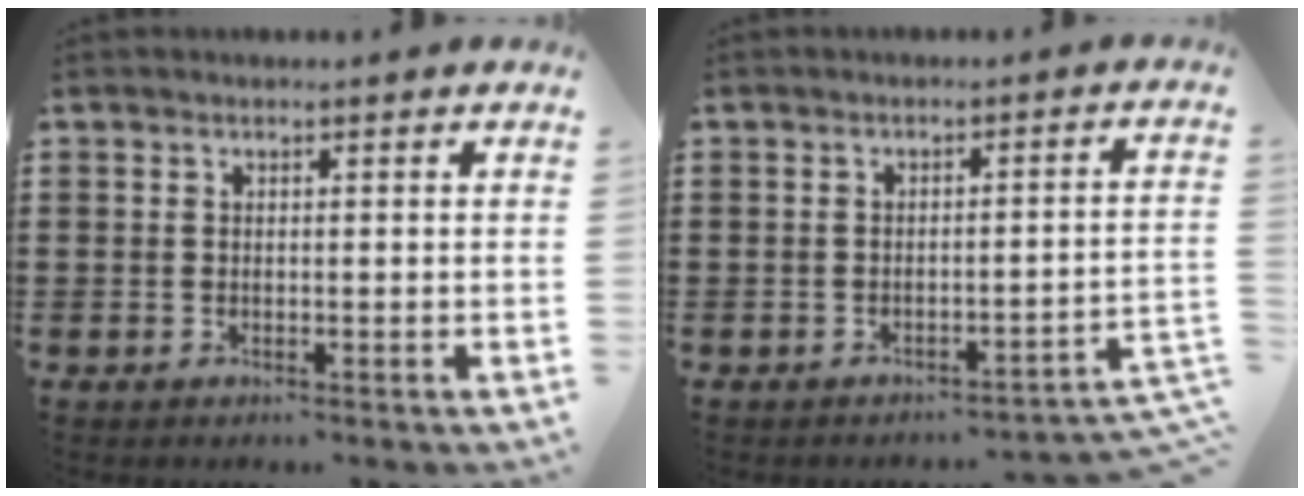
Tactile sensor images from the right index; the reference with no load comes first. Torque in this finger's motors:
{"motor_torque": [0.43, 0.38, 0.18, 0.01]}